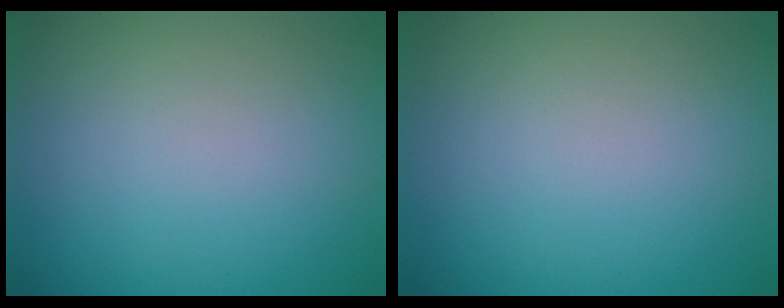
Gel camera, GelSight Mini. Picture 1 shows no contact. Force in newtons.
{"total": 0.0}